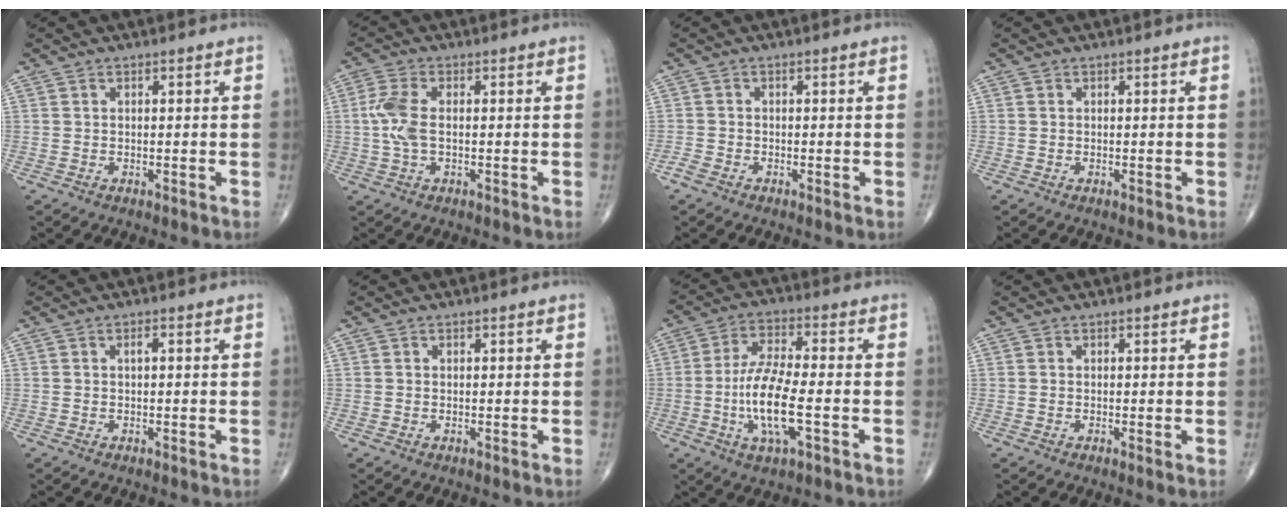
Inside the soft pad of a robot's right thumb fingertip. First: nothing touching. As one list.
[{"total": 5.7, "force": [0.0, 2.7, 5.0], "torque": [-0.133, 0.009, -0.004]}, {"total": 1.7, "force": [-1.1, 0.8, 1.0], "torque": [-0.023, -0.002, -0.027]}, {"total": 0.0}, {"total": 0.9, "force": [0.1, 0.4, 0.8], "torque": [-0.016, 0.001, 0.000]}, {"total": 0.0}, {"total": 12.2, "force": [-3.0, 3.7, 11.3], "torque": [-0.230, 0.011, -0.055]}, {"total": 0.6, "force": [0.0, 0.1, 0.6], "torque": [-0.013, -0.003, -0.003]}]